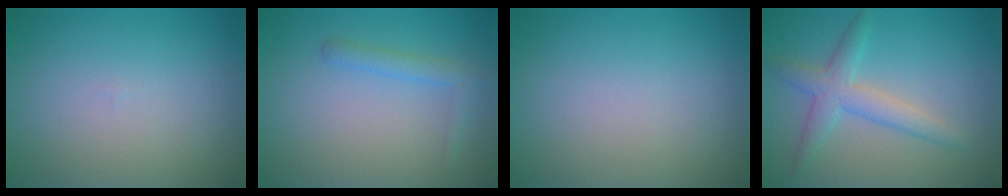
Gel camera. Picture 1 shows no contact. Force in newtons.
{"total": 1.7, "press": 1.7, "slide": 0.1}
{"total": 0.0}
{"total": 3.3, "press": 3.3, "slide": 0.1}